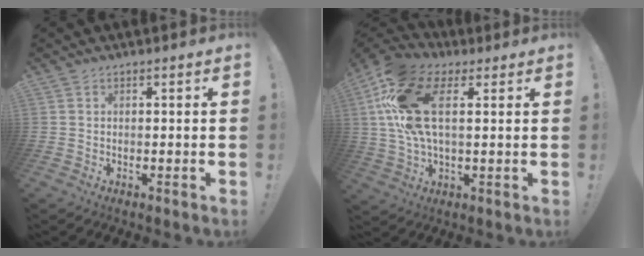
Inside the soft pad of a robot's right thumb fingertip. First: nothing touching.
{"total": 17.7, "force": [5.1, 9.1, 14.3], "torque": [-0.297, -0.002, 0.090]}